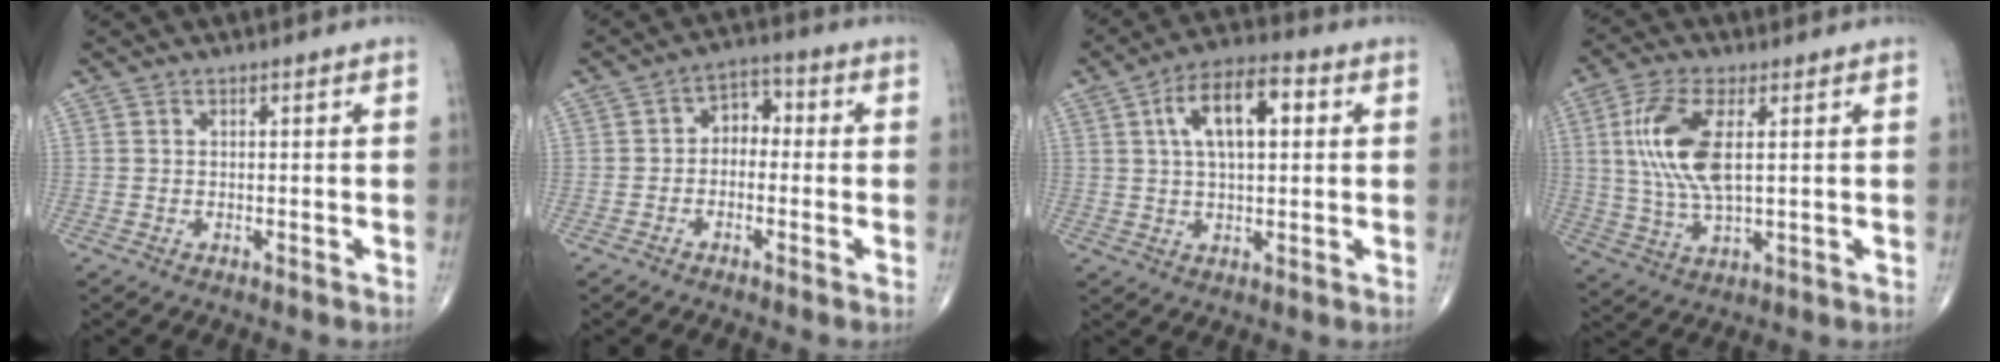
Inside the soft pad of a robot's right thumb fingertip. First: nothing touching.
{"total": 4.8, "force": [-0.7, 3.5, 3.1], "torque": [-0.023, 0.027, -0.029]}
{"total": 11.4, "force": [2.9, 5.2, 9.7], "torque": [-0.155, 0.017, 0.042]}
{"total": 12.1, "force": [2.3, 4.9, 10.8], "torque": [-0.240, -0.005, 0.047]}